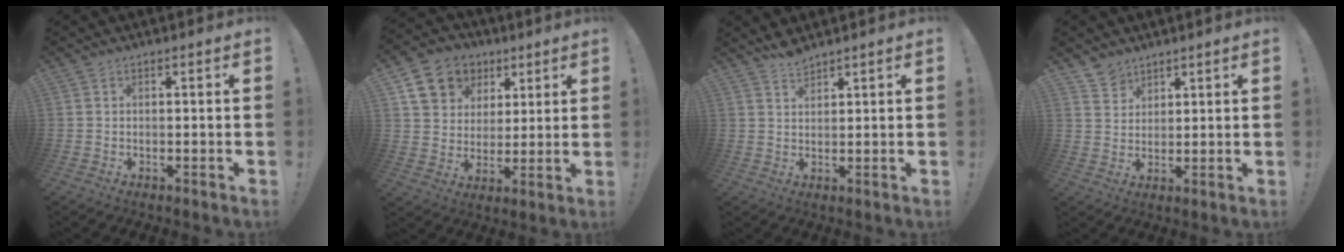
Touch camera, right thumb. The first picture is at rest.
{"total": 13.1, "force": [6.2, 10.6, 4.7], "torque": [-0.064, -0.031, 0.128]}
{"total": 3.4, "force": [3.2, 0.8, 1.0], "torque": [-0.011, -0.022, 0.056]}
{"total": 5.3, "force": [4.3, 3.1, 0.4], "torque": [-0.010, -0.032, 0.085]}